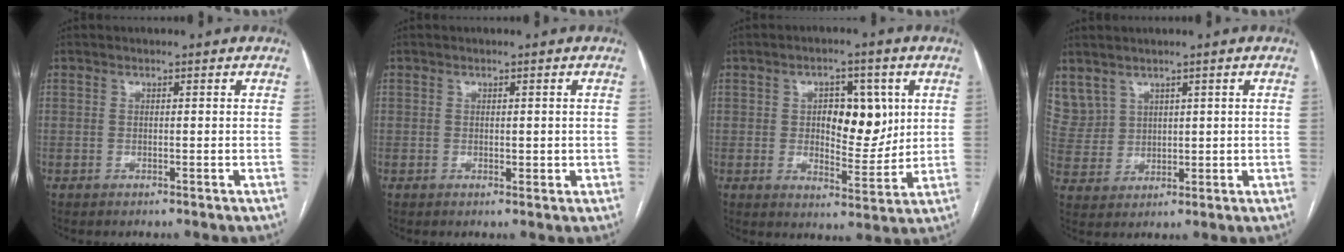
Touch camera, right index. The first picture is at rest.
{"total": 1.4, "force": [0.1, 1.1, 1.0], "torque": [-0.013, 0.002, 0.006]}
{"total": 8.7, "force": [2.0, 4.4, 7.3], "torque": [-0.097, 0.008, 0.035]}
{"total": 7.6, "force": [5.0, 5.6, 1.3], "torque": [-0.046, 0.019, 0.123]}